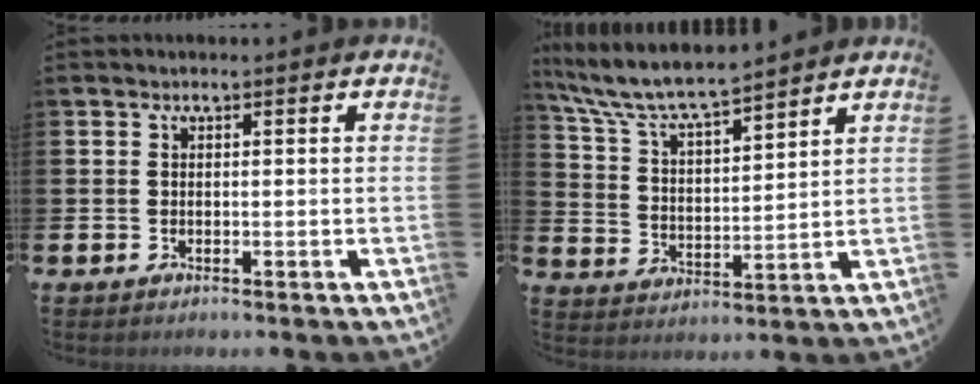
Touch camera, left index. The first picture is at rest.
{"total": 7.6, "force": [7.2, 0.8, 2.5], "torque": [-0.080, -0.044, 0.125]}